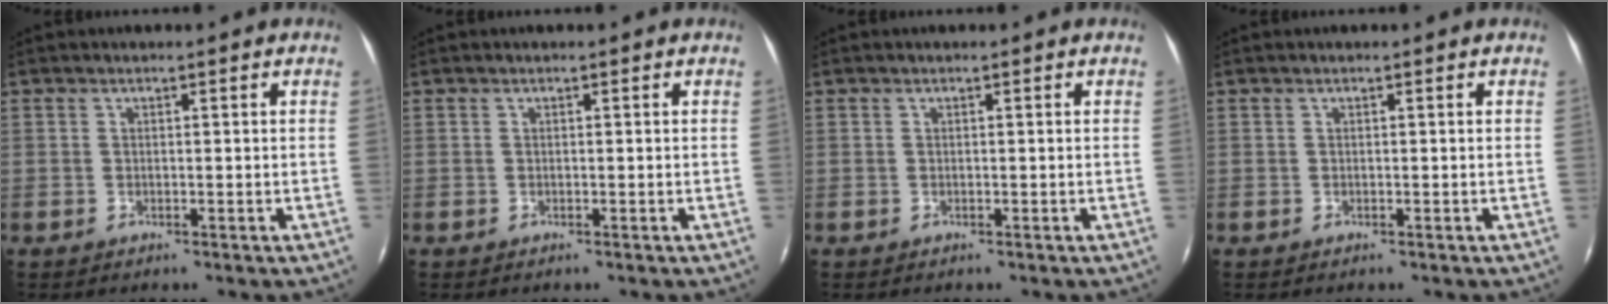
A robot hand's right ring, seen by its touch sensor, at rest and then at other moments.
{"total": 0.0}
{"total": 0.0}
{"total": 0.0}